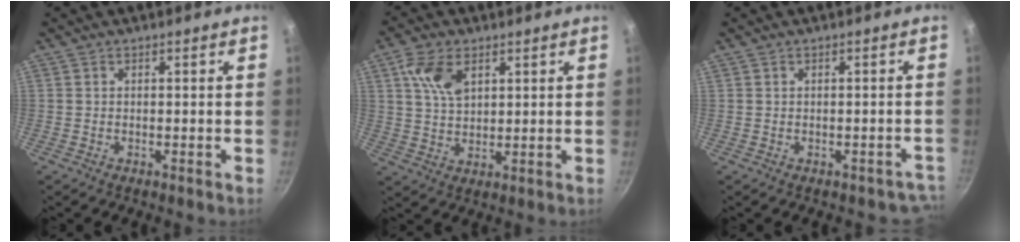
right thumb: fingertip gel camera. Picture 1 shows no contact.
{"total": 7.5, "force": [3.3, 4.5, 5.0], "torque": [-0.090, -0.007, 0.064]}
{"total": 3.2, "force": [-1.7, 2.4, 1.2], "torque": [0.023, 0.039, 0.001]}